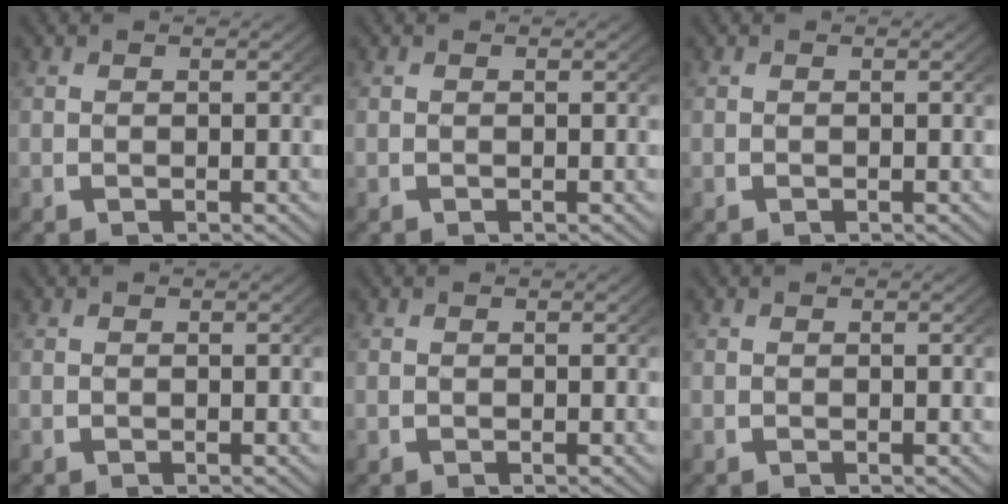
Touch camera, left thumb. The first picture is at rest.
{"total": 0.0}
{"total": 0.0}
{"total": 0.0}
{"total": 0.0}
{"total": 0.0}